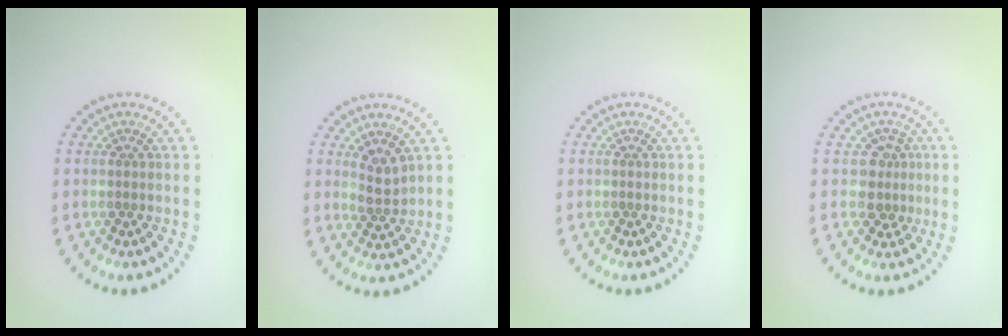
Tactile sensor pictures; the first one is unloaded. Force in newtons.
{"total": 1.8, "press": 1.5, "slide": 1.0}
{"total": 0.0}
{"total": 2.2, "press": 1.8, "slide": 1.3}